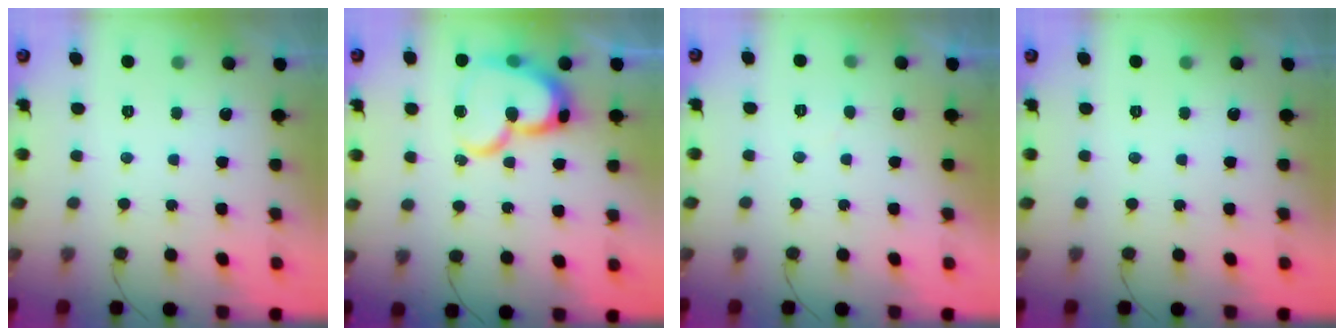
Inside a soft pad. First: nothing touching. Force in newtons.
{"total": 17.7, "press": 17.7, "slide": 1.7}
{"total": 2.4, "press": 2.4, "slide": 0.2}
{"total": 0.0}